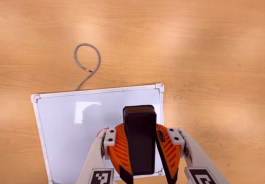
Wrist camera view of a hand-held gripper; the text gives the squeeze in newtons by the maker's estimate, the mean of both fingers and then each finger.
{"total": 11.6, "left": 12.1, "right": 11.1}